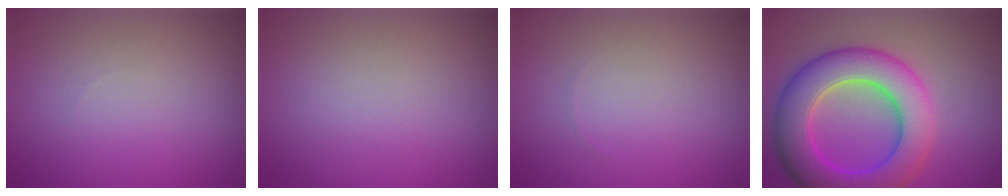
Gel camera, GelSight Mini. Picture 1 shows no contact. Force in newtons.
{"total": 0.0}
{"total": 0.0}
{"total": 9.6, "press": 9.6, "slide": 0.5}